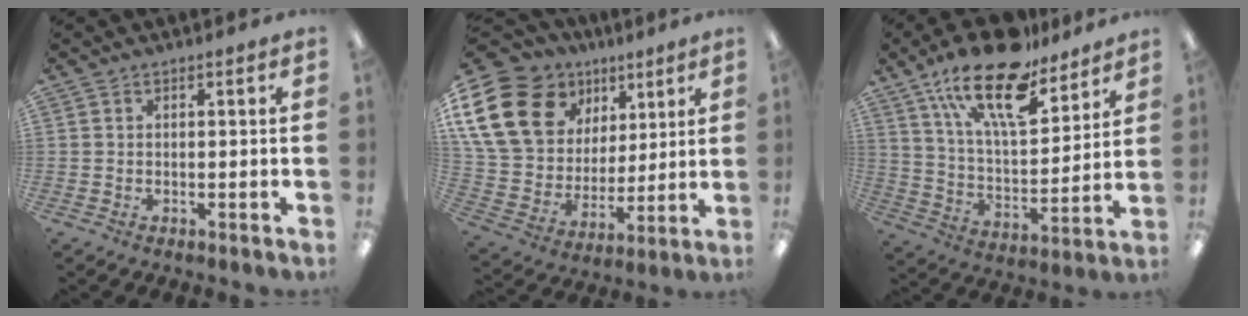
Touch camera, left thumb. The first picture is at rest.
{"total": 22.2, "force": [10.3, 16.3, 11.2], "torque": [-0.249, -0.031, 0.201]}
{"total": 21.0, "force": [14.8, 8.1, 12.6], "torque": [-0.216, -0.085, 0.257]}